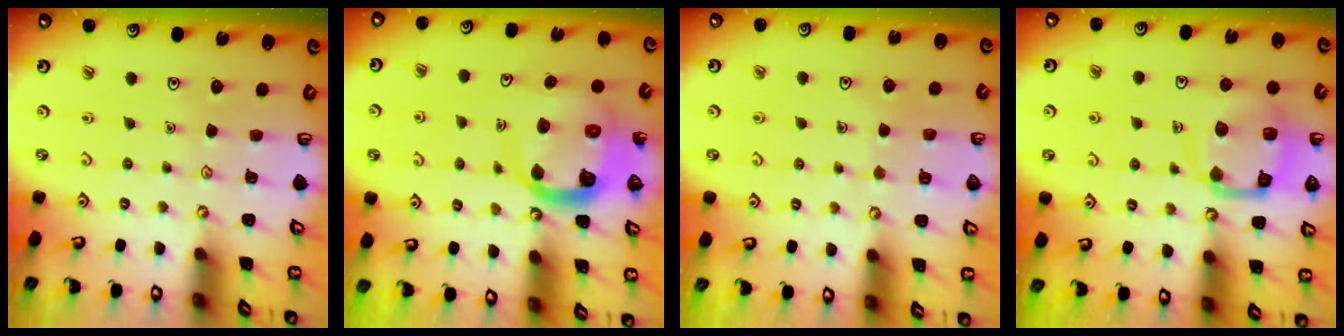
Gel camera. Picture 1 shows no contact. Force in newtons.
{"total": 12.5, "press": 12.4, "slide": 1.5}
{"total": 3.4, "press": 3.4, "slide": 0.3}
{"total": 13.1, "press": 13.0, "slide": 1.5}